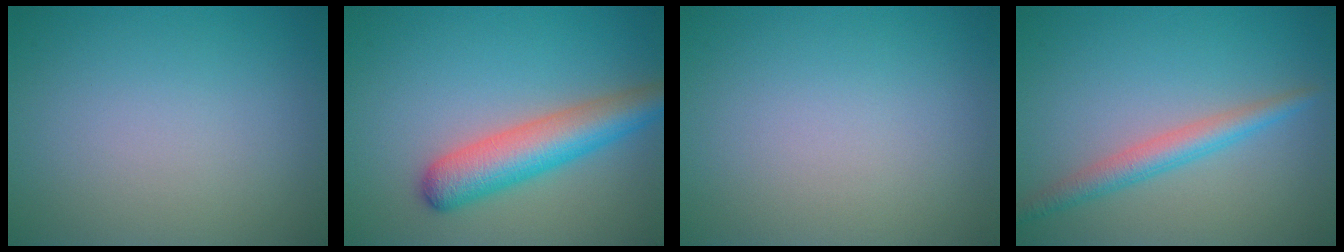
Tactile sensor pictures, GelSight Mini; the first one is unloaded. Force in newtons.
{"total": 5.7, "press": 5.7, "slide": 0.2}
{"total": 0.0}
{"total": 2.8, "press": 2.8, "slide": 0.1}